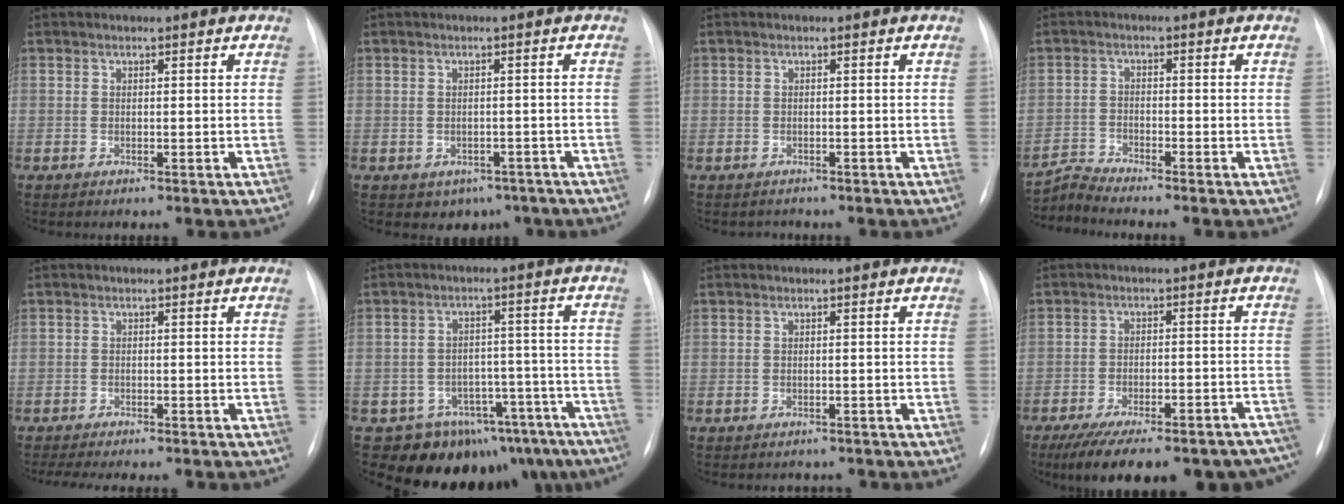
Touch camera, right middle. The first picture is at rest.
{"total": 3.8, "force": [-2.5, 2.8, 1.0], "torque": [-0.002, 0.007, -0.025]}
{"total": 0.8, "force": [-0.5, 0.6, -0.2], "torque": [-0.002, 0.005, -0.010]}
{"total": 3.7, "force": [-3.3, -1.5, -0.7], "torque": [0.005, -0.015, -0.064]}
{"total": 7.9, "force": [-6.9, 1.6, 3.6], "torque": [-0.045, -0.001, -0.096]}
{"total": 15.5, "force": [-12.5, 8.6, 3.2], "torque": [-0.015, 0.054, -0.148]}
{"total": 2.7, "force": [-2.4, 1.2, 0.1], "torque": [-0.001, 0.004, -0.029]}
{"total": 23.4, "force": [-19.3, 7.2, 11.1], "torque": [-0.128, 0.005, -0.247]}